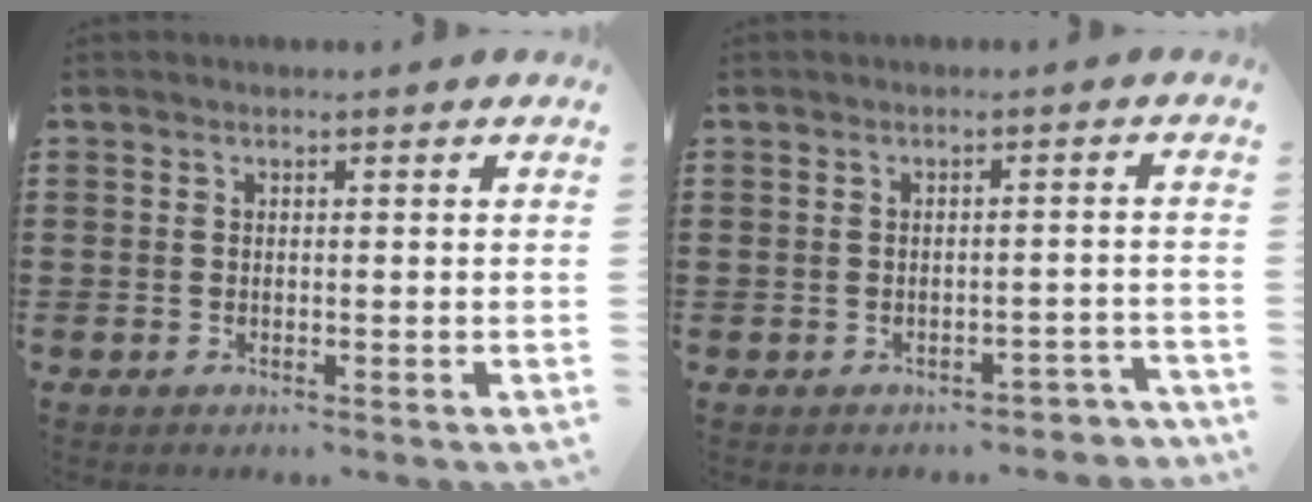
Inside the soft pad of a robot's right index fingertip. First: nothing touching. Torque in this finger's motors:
{"motor_torque": [-1.62, 0.52, -0.92, -0.21]}